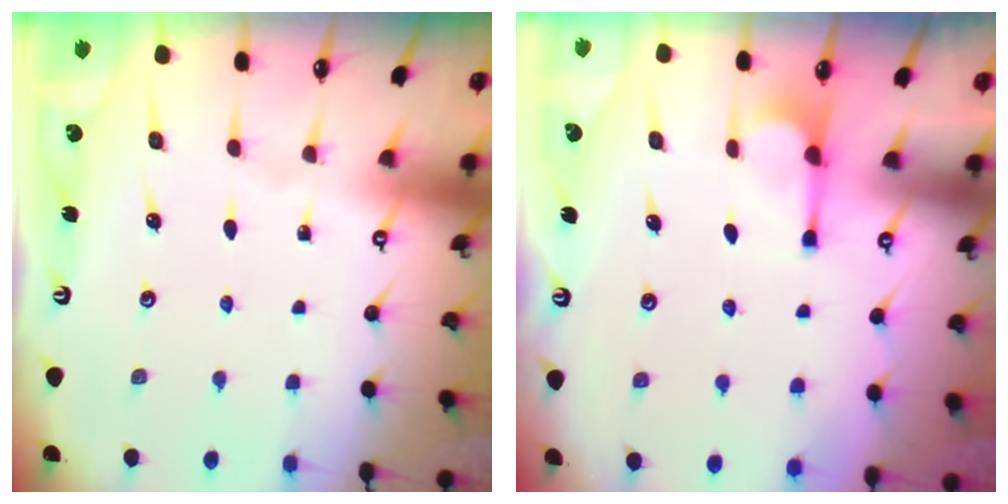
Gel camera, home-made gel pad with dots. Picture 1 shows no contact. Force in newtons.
{"total": 1.3, "press": 1.1, "slide": 0.6}